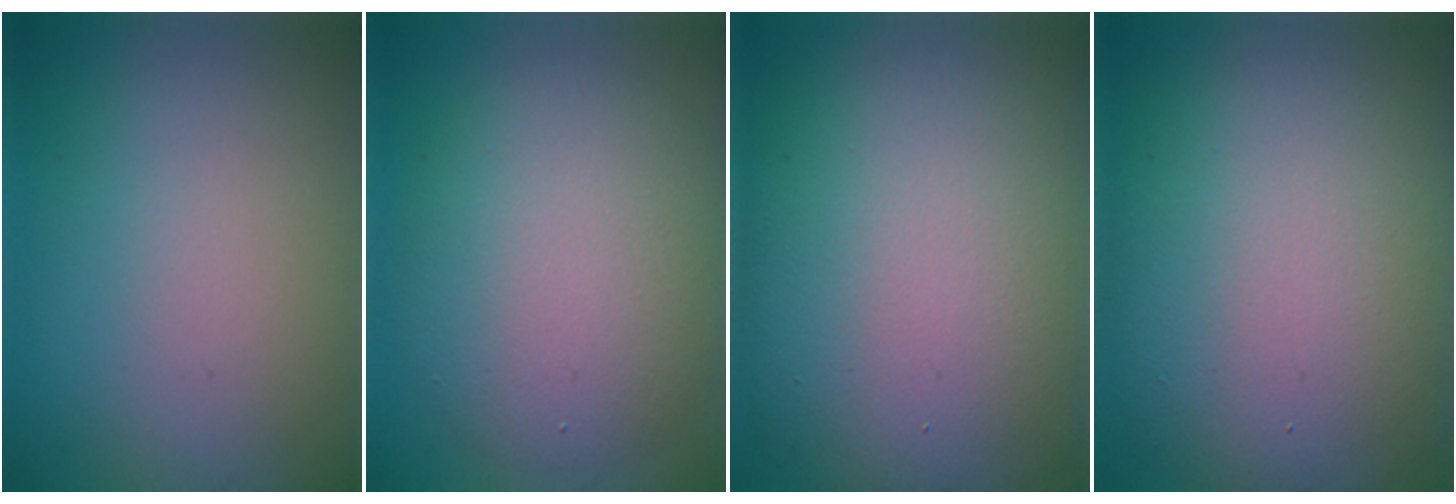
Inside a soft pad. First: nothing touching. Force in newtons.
{"total": 7.2, "press": 7.2, "slide": 0.3}
{"total": 16.6, "press": 16.6, "slide": 0.4}
{"total": 14.6, "press": 14.6, "slide": 0.3}